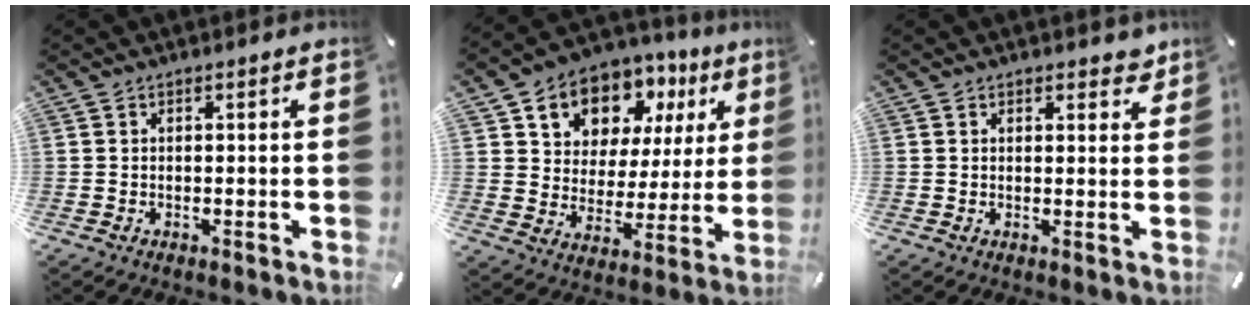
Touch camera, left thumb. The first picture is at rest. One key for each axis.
{"total": 10.9, "fx": 7.0, "fy": 8.3, "fz": 1.6, "tx": -0.038, "ty": -0.060, "tz": 0.130}
{"total": 2.0, "fx": 1.4, "fy": 1.3, "fz": 0.6, "tx": 0.010, "ty": -0.006, "tz": 0.022}